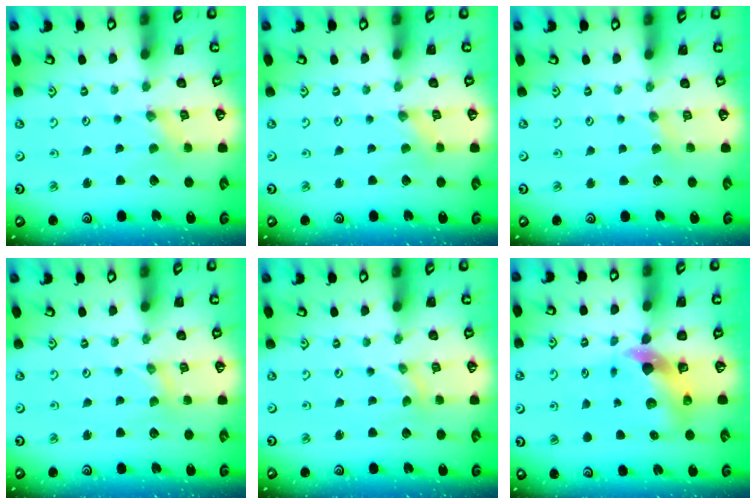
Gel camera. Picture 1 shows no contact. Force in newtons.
{"total": 0.0}
{"total": 2.6, "press": 2.6, "slide": 0.4}
{"total": 0.7, "press": 0.6, "slide": 0.2}
{"total": 0.0}
{"total": 8.9, "press": 8.8, "slide": 1.7}